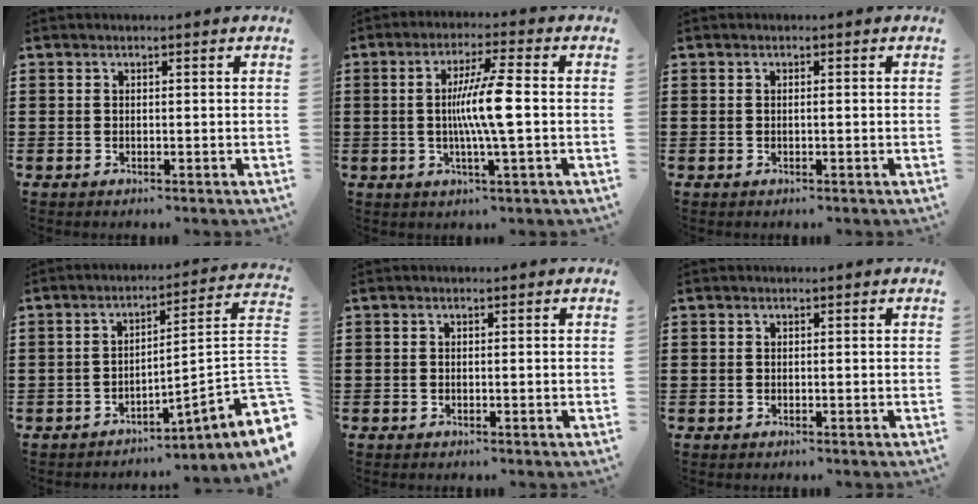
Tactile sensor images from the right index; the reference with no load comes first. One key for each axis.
{"total": 8.4, "fx": -0.3, "fy": 0.1, "fz": 8.4, "tx": -0.156, "ty": -0.008, "tz": -0.014}
{"total": 0.5, "fx": -0.1, "fy": 0.0, "fz": 0.5, "tx": -0.009, "ty": -0.004, "tz": -0.002}
{"total": 3.7, "fx": -1.0, "fy": 0.1, "fz": 3.6, "tx": -0.065, "ty": -0.045, "tz": -0.030}
{"total": 0.5, "fx": -0.3, "fy": 0.0, "fz": 0.4, "tx": -0.007, "ty": -0.004, "tz": -0.004}
{"total": 0.0}